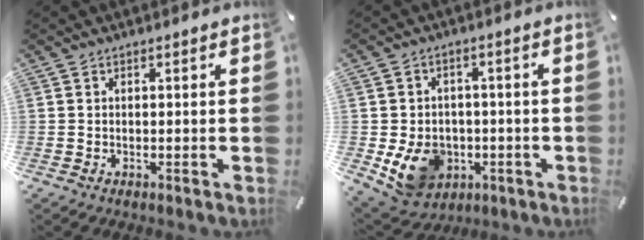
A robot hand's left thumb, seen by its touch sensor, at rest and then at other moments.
{"total": 10.9, "force": [-3.1, 8.9, 5.4], "torque": [-0.121, 0.011, -0.050]}